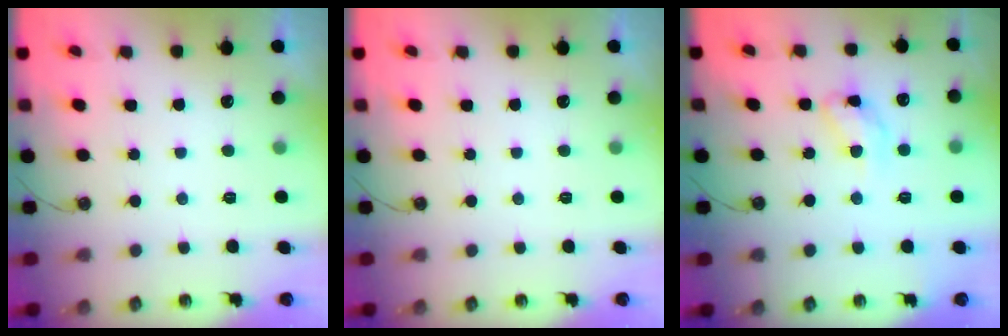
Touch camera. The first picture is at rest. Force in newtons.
{"total": 0.0}
{"total": 11.9, "press": 11.9, "slide": 0.8}